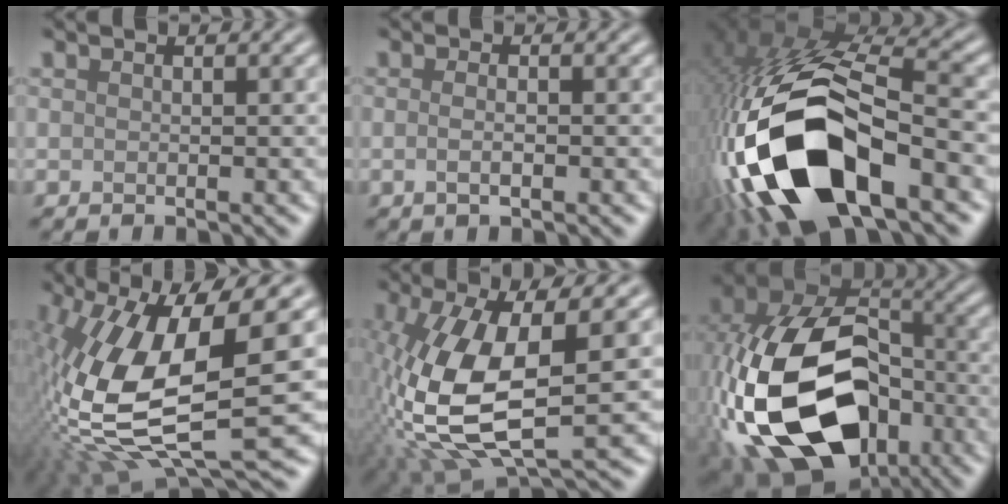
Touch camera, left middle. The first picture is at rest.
{"total": 1.5, "force": [-0.4, 0.4, 1.4], "torque": [-0.027, -0.003, -0.010]}
{"total": 18.4, "force": [-7.6, 8.2, 14.5], "torque": [-0.306, -0.044, -0.113]}
{"total": 14.8, "force": [0.3, 5.7, 13.6], "torque": [-0.299, -0.015, 0.008]}
{"total": 11.7, "force": [-1.5, 4.9, 10.6], "torque": [-0.251, -0.010, -0.025]}
{"total": 19.9, "force": [-6.2, 13.0, 13.6], "torque": [-0.298, -0.027, -0.102]}